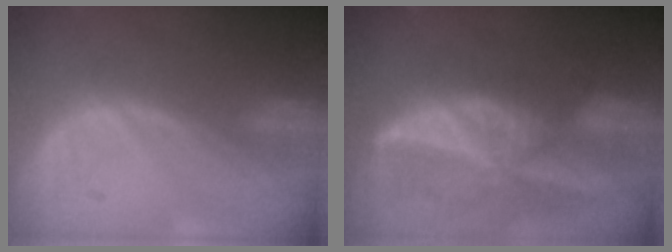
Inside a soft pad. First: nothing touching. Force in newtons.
{"total": 9.5, "press": 8.3, "slide": 4.6}